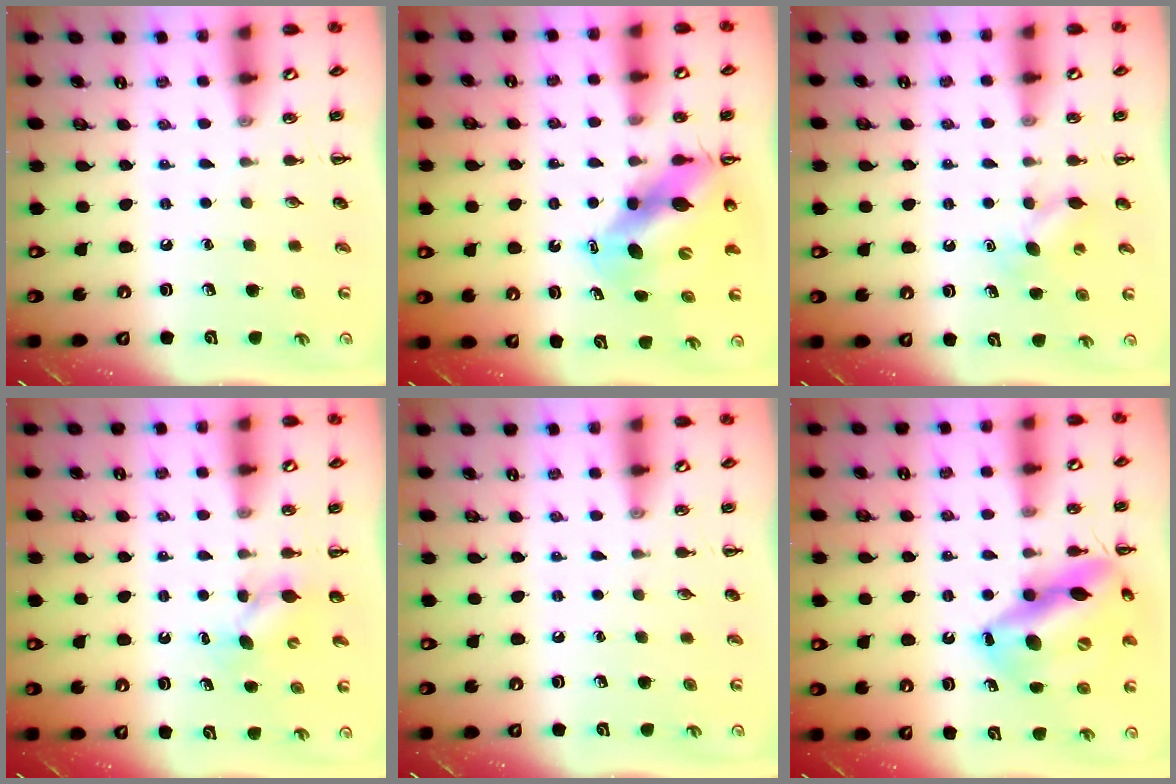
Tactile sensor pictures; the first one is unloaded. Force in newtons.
{"total": 11.1, "press": 10.6, "slide": 3.0}
{"total": 6.0, "press": 6.0, "slide": 0.8}
{"total": 4.4, "press": 4.2, "slide": 1.1}
{"total": 0.0}
{"total": 17.5, "press": 16.9, "slide": 4.7}